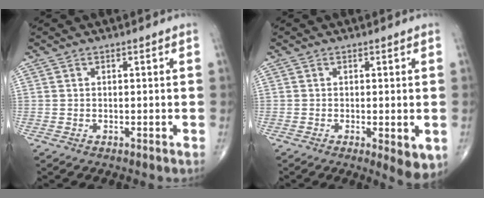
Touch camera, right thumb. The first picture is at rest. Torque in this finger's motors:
{"motor_torque": [-0.44, 0.13, 0.06, -0.08, 0.04]}